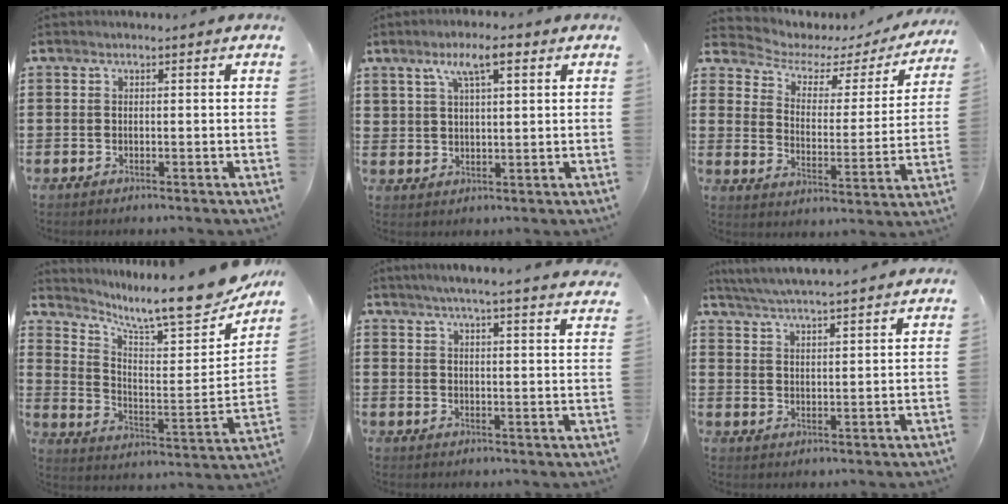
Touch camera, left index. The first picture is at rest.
{"total": 6.0, "force": [3.4, 2.2, 4.4], "torque": [-0.078, 0.004, 0.055]}
{"total": 3.4, "force": [2.3, 2.0, 1.4], "torque": [-0.048, -0.016, 0.029]}
{"total": 9.9, "force": [8.5, 0.7, 5.1], "torque": [-0.102, -0.073, 0.134]}
{"total": 4.4, "force": [4.1, -0.9, 1.3], "torque": [-0.042, -0.023, 0.068]}
{"total": 4.9, "force": [4.8, -0.7, 0.9], "torque": [-0.036, -0.027, 0.083]}